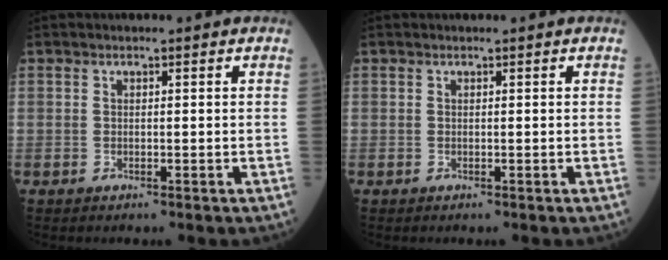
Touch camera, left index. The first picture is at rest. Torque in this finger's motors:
{"motor_torque": [0.00, 0.00, 0.00, 0.00]}